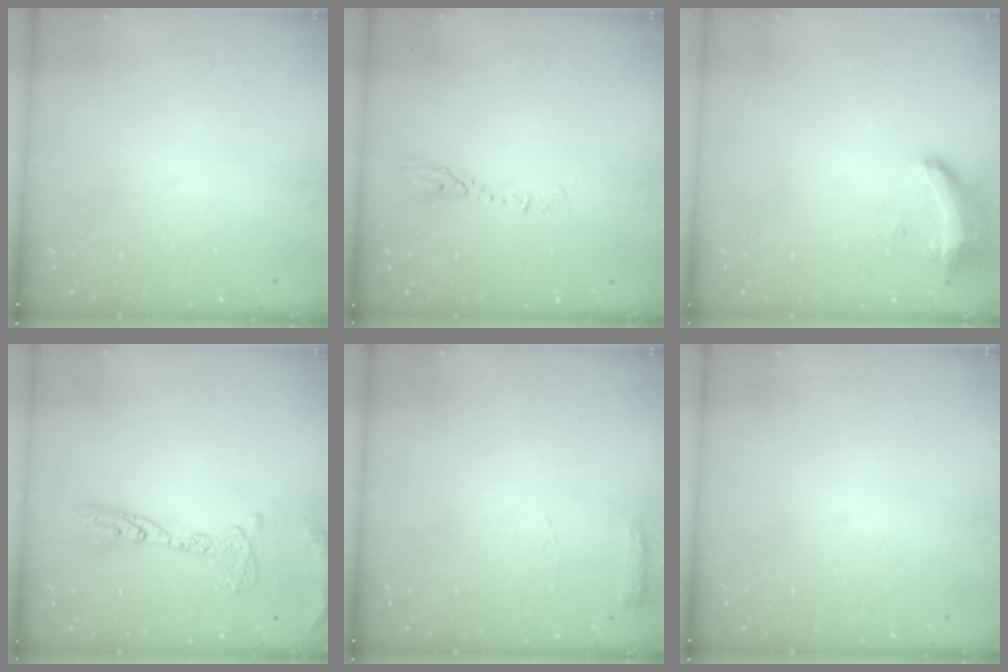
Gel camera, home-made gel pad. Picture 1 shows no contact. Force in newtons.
{"total": 3.8, "press": 3.8, "slide": 0.4}
{"total": 16.2, "press": 11.0, "slide": 11.9}
{"total": 13.7, "press": 13.7, "slide": 1.3}
{"total": 5.6, "press": 5.6, "slide": 0.7}
{"total": 0.0}